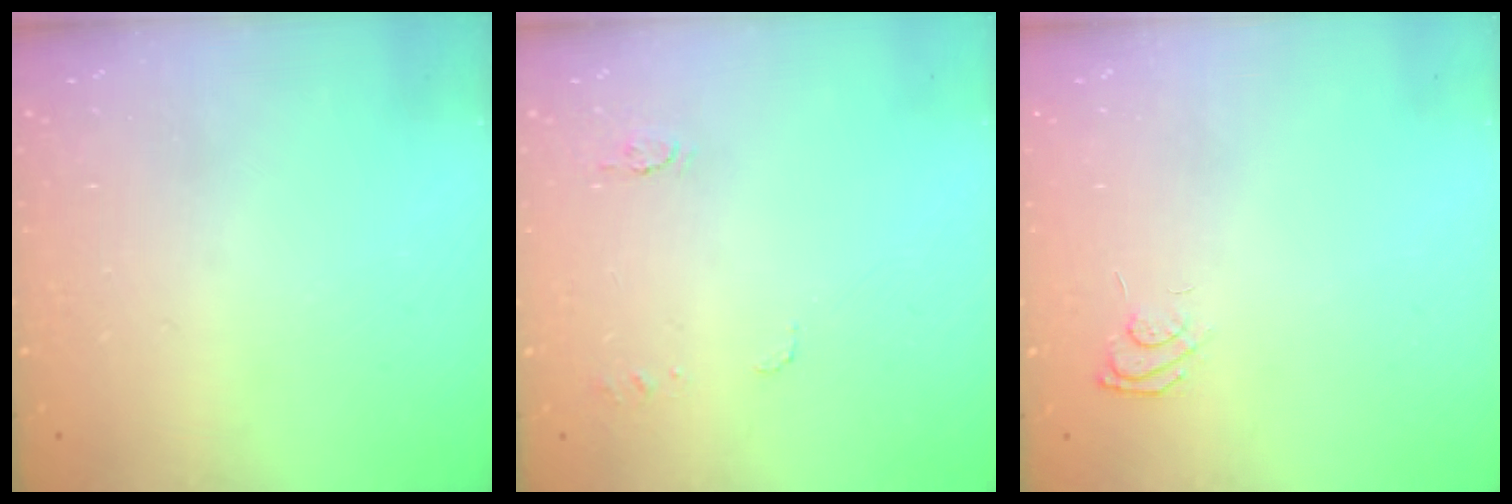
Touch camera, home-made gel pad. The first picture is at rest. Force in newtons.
{"total": 5.2, "press": 5.1, "slide": 0.5}
{"total": 6.1, "press": 5.9, "slide": 1.4}